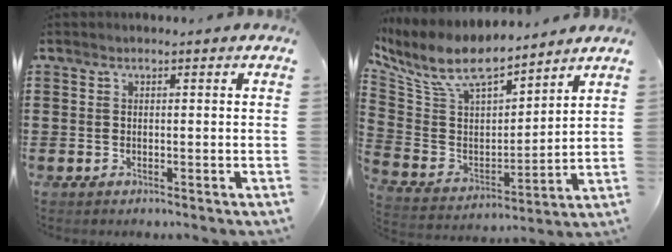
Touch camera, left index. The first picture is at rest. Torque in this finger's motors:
{"motor_torque": [1.09, -1.05, 0.48, 0.21]}